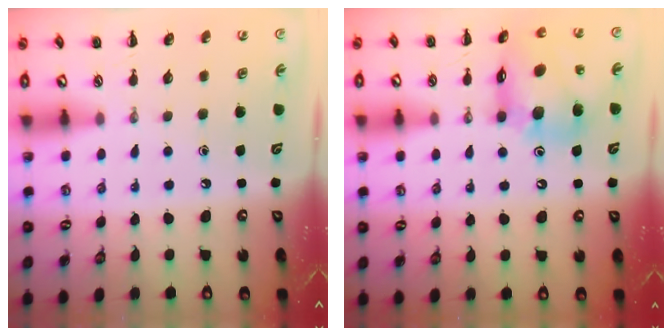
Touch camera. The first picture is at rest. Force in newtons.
{"total": 15.9, "press": 15.6, "slide": 3.1}